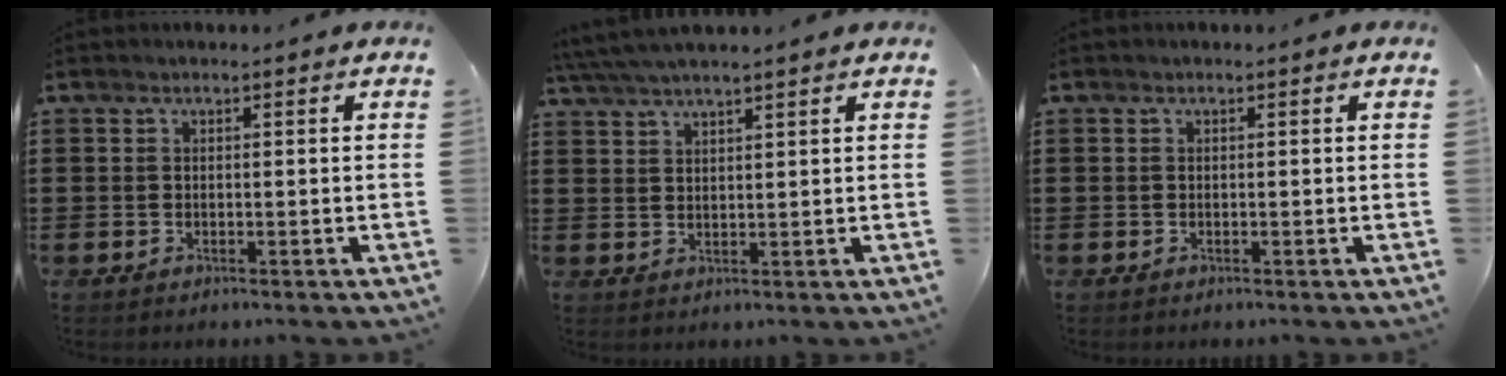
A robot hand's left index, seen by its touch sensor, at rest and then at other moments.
{"total": 3.7, "force": [3.3, -0.1, 1.7], "torque": [-0.043, -0.004, 0.061]}
{"total": 0.0}